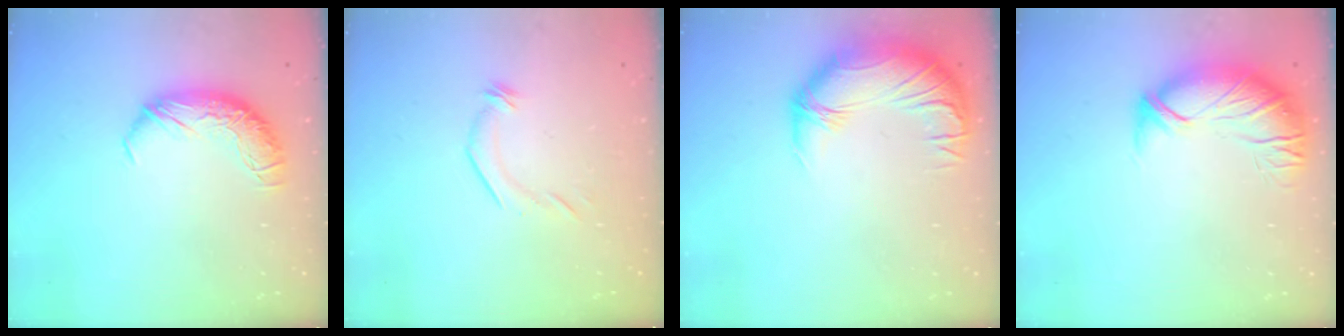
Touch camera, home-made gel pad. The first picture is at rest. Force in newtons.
{"total": 5.3, "press": 5.2, "slide": 1.0}
{"total": 2.8, "press": 0.1, "slide": 2.8}
{"total": 2.7, "press": 1.2, "slide": 2.4}